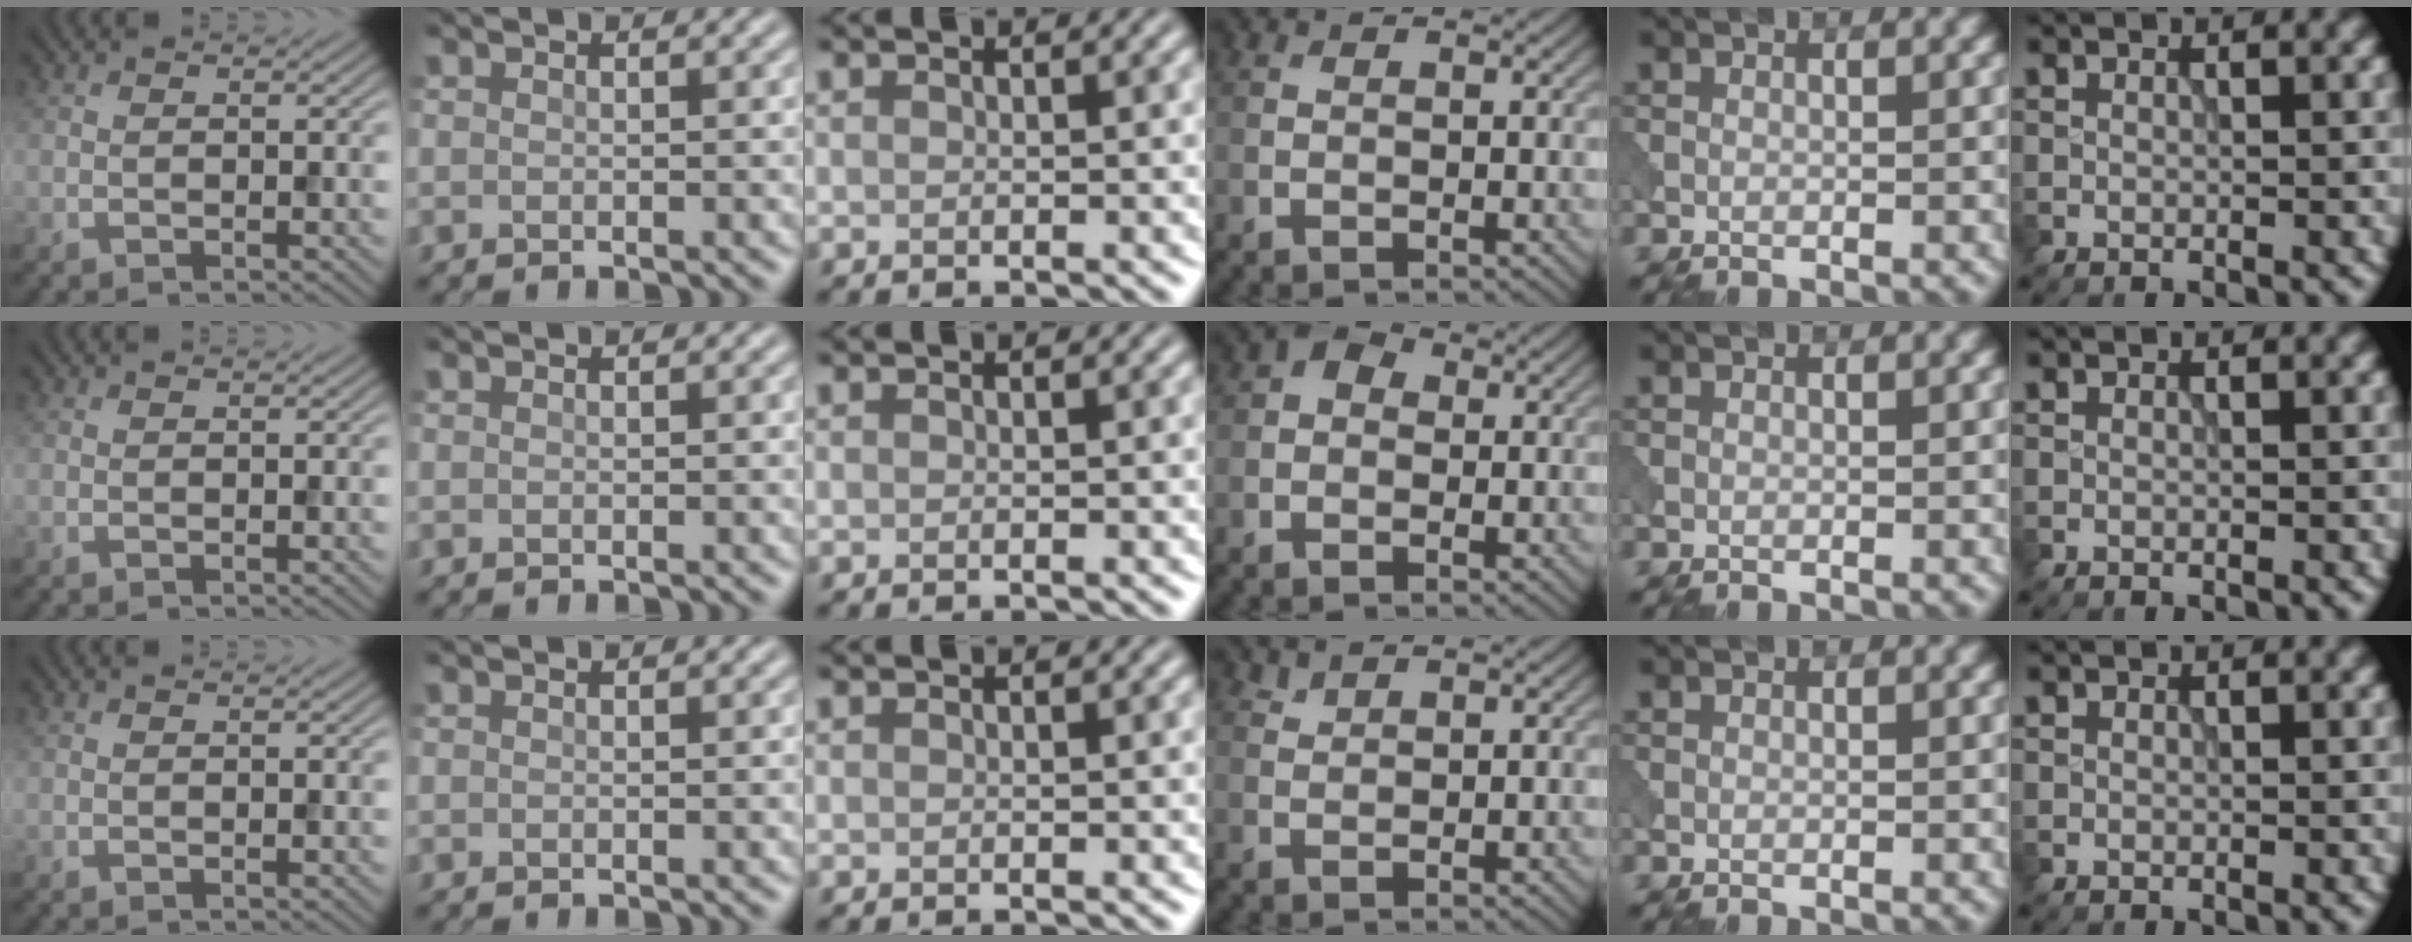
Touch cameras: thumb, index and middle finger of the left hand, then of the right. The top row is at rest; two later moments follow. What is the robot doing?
{"motion": "open", "object": "sandwich press"}